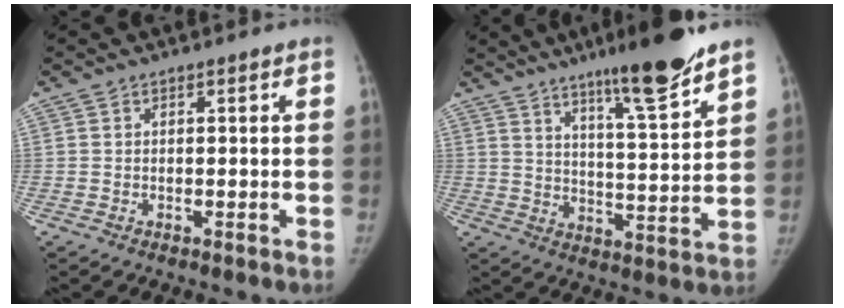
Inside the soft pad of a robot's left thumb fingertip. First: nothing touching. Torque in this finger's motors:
{"motor_torque": [1.18, -0.06, 1.43, -1.17, 0.20]}